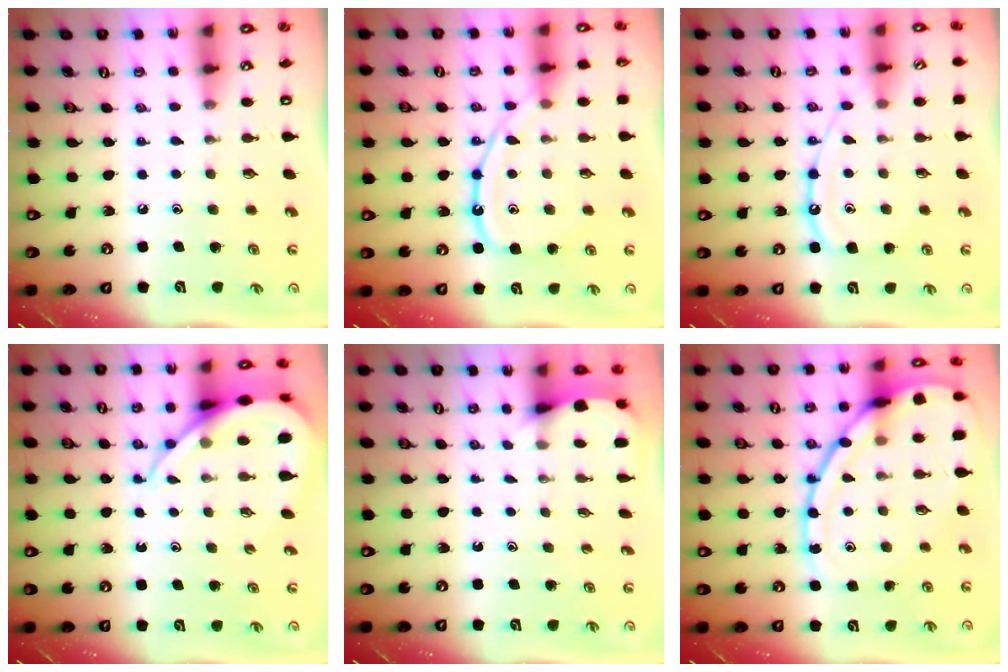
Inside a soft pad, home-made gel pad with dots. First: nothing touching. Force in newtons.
{"total": 12.5, "press": 12.5, "slide": 1.1}
{"total": 11.6, "press": 11.5, "slide": 1.1}
{"total": 9.9, "press": 9.8, "slide": 1.2}
{"total": 2.8, "press": 2.8, "slide": 0.3}
{"total": 17.2, "press": 17.1, "slide": 1.8}